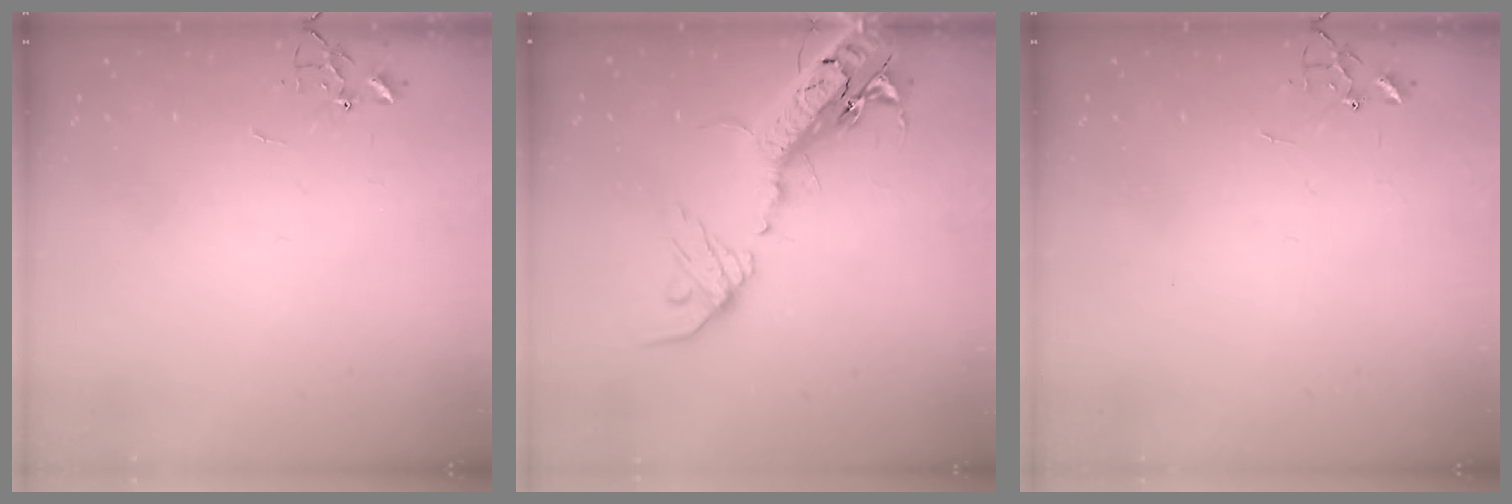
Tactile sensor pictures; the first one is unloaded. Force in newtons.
{"total": 23.9, "press": 23.3, "slide": 5.5}
{"total": 0.0}